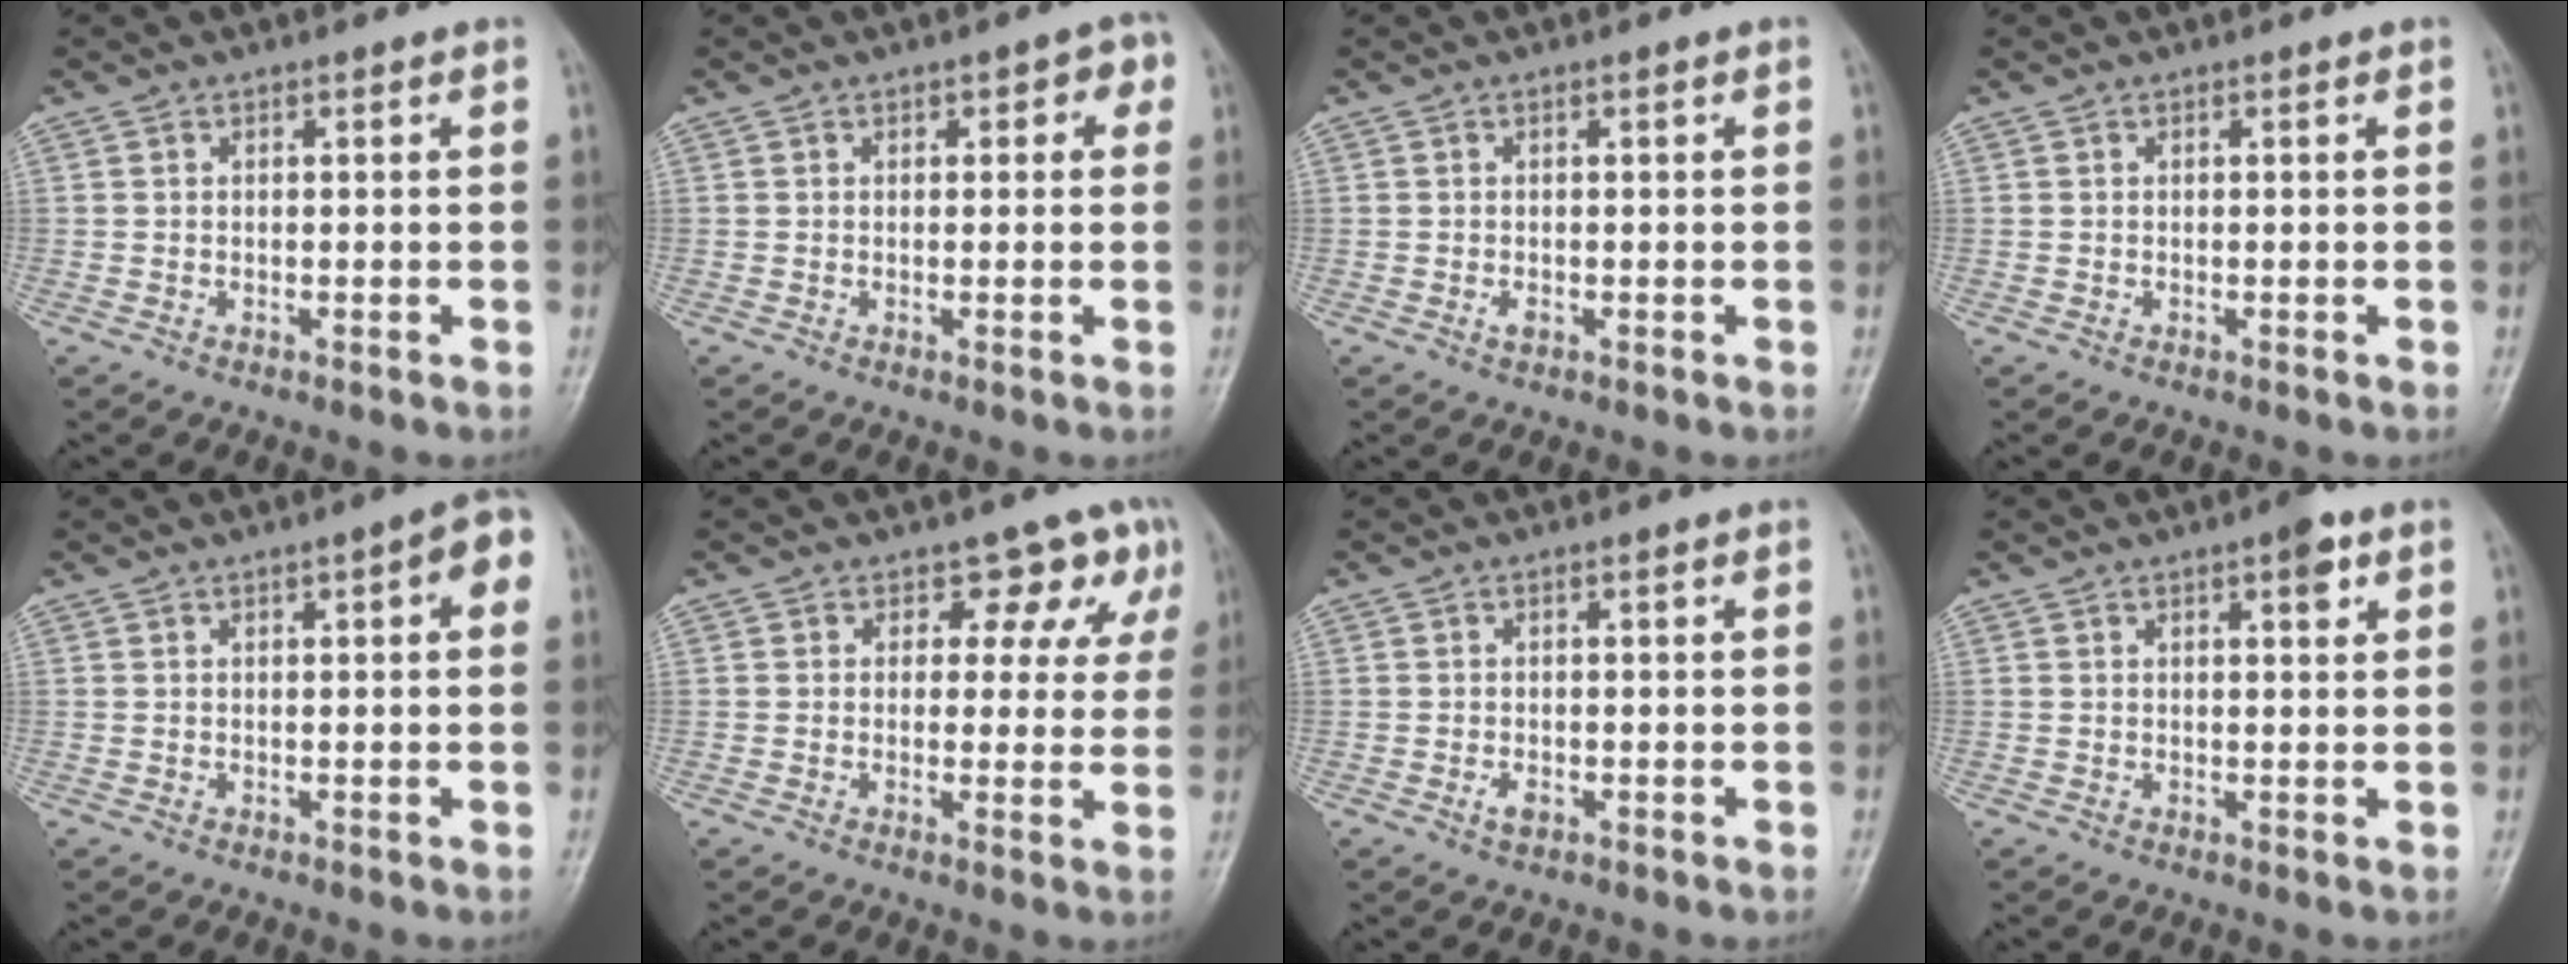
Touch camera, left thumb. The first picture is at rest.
{"total": 3.1, "force": [1.0, 1.8, 2.3], "torque": [-0.005, 0.003, 0.006]}
{"total": 1.1, "force": [-0.3, 0.5, 0.8], "torque": [-0.015, 0.001, -0.005]}
{"total": 0.0}
{"total": 5.2, "force": [1.6, 1.6, 4.7], "torque": [-0.049, 0.009, 0.013]}
{"total": 6.7, "force": [3.7, 4.7, 3.0], "torque": [0.003, -0.016, 0.032]}
{"total": 1.5, "force": [-0.6, 0.8, 1.2], "torque": [-0.024, 0.002, -0.010]}
{"total": 3.5, "force": [1.8, 1.1, 2.8], "torque": [-0.032, -0.004, 0.021]}